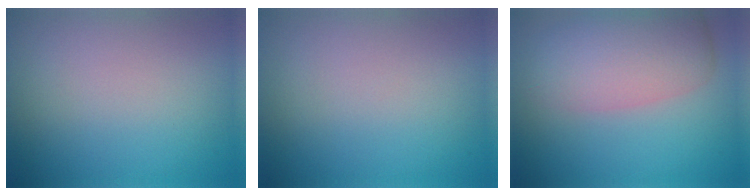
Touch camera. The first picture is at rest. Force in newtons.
{"total": 0.0}
{"total": 6.6, "press": 6.6, "slide": 0.3}